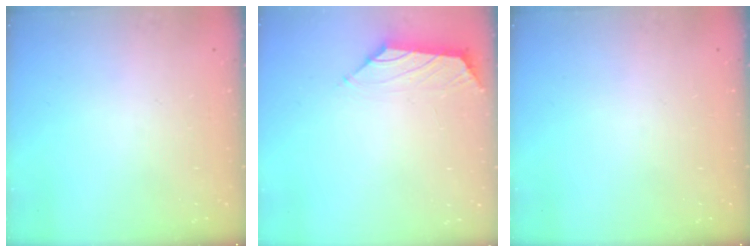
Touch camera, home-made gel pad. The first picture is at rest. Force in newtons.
{"total": 0.0}
{"total": 0.0}